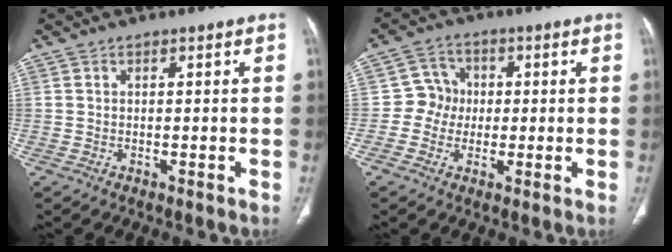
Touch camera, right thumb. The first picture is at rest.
{"total": 5.6, "force": [-0.3, 5.4, 1.6], "torque": [0.011, 0.014, -0.014]}